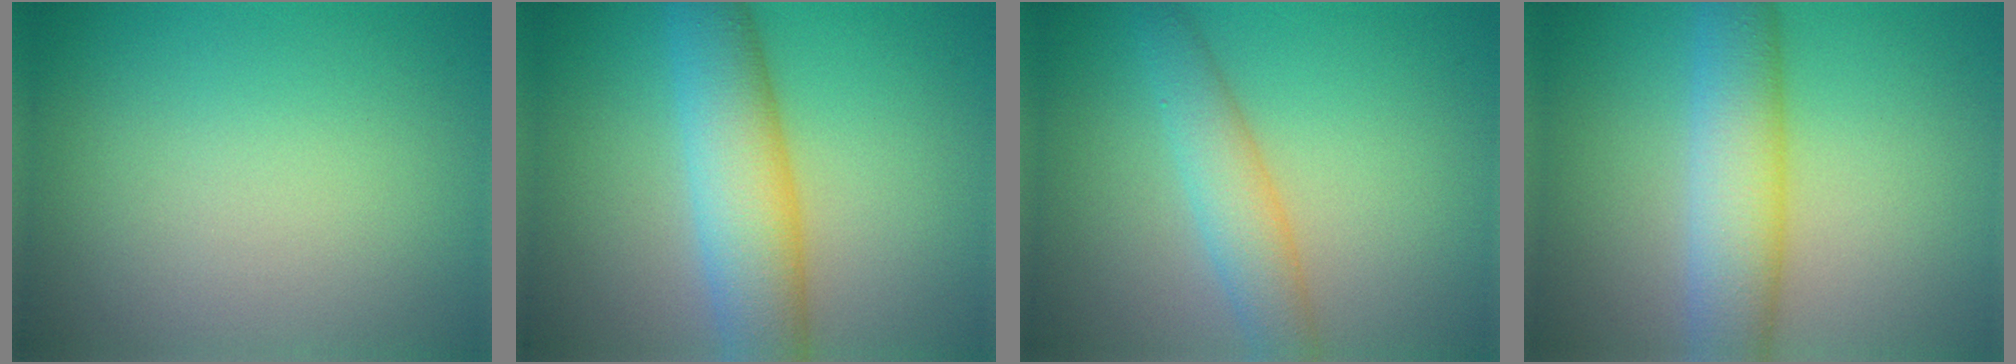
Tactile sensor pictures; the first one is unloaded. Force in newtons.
{"total": 7.1, "press": 7.1, "slide": 0.2}
{"total": 3.7, "press": 3.7, "slide": 0.1}
{"total": 5.9, "press": 5.9, "slide": 0.1}